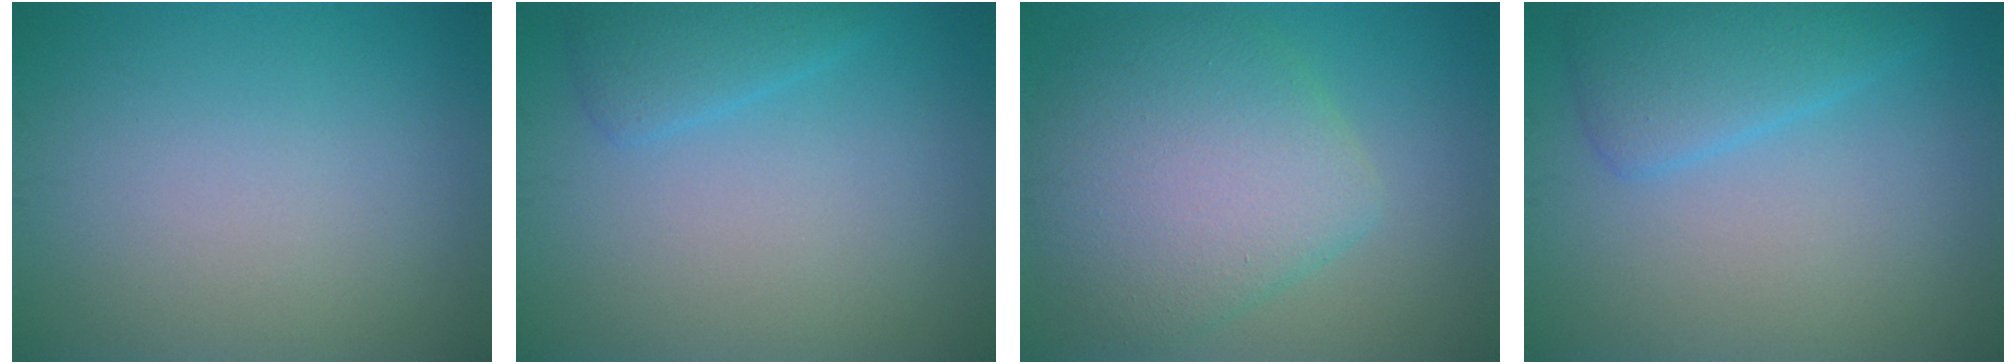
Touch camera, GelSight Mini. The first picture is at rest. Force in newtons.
{"total": 2.2, "press": 2.1, "slide": 0.2}
{"total": 7.6, "press": 7.6, "slide": 0.3}
{"total": 3.5, "press": 3.5, "slide": 0.1}